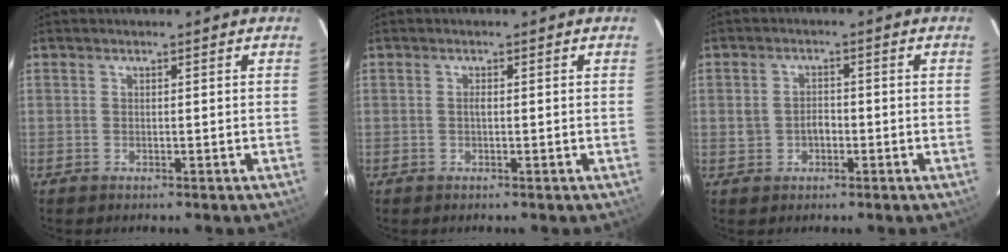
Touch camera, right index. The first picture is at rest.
{"total": 0.7, "force": [-0.1, 0.2, 0.7], "torque": [-0.013, 0.003, -0.003]}
{"total": 3.2, "force": [-0.7, 2.6, 1.9], "torque": [-0.037, 0.007, -0.008]}